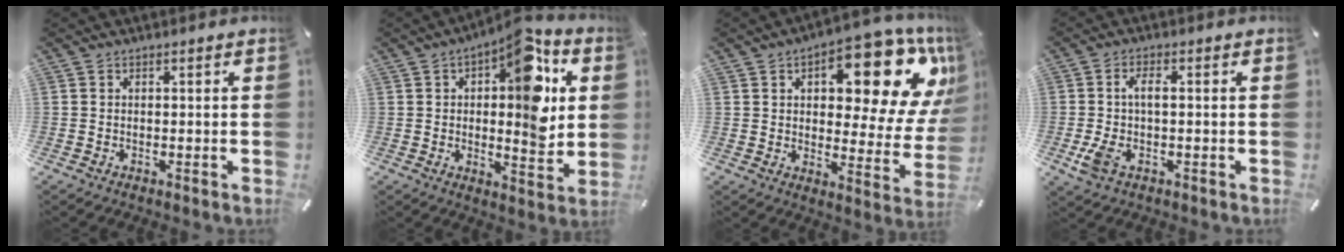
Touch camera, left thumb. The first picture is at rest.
{"total": 15.8, "force": [5.4, 7.3, 12.9], "torque": [-0.144, -0.042, 0.085]}
{"total": 18.5, "force": [10.1, 8.5, 13.0], "torque": [-0.152, -0.079, 0.158]}
{"total": 6.1, "force": [-0.5, 2.7, 5.4], "torque": [-0.128, -0.005, -0.015]}